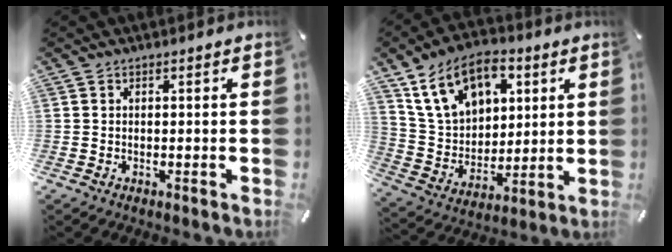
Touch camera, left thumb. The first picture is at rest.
{"total": 15.4, "force": [7.7, 10.7, 8.0], "torque": [-0.158, -0.019, 0.150]}